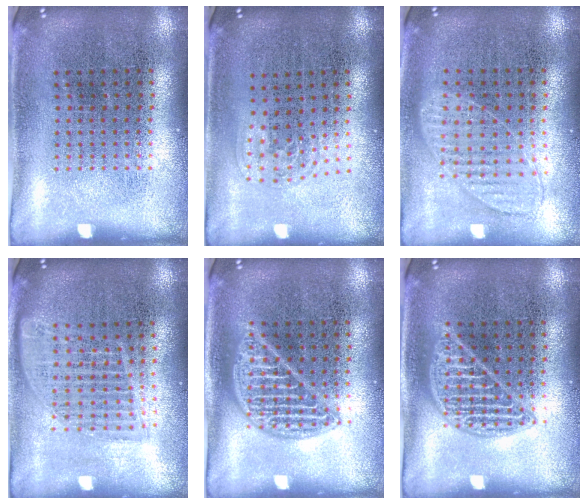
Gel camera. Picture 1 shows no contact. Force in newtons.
{"total": 0.9, "press": 0.7, "slide": 0.6}
{"total": 0.9, "press": 0.9, "slide": 0.2}
{"total": 1.6, "press": 1.5, "slide": 0.7}
{"total": 2.1, "press": 2.1, "slide": 0.2}
{"total": 2.2, "press": 2.2, "slide": 0.3}